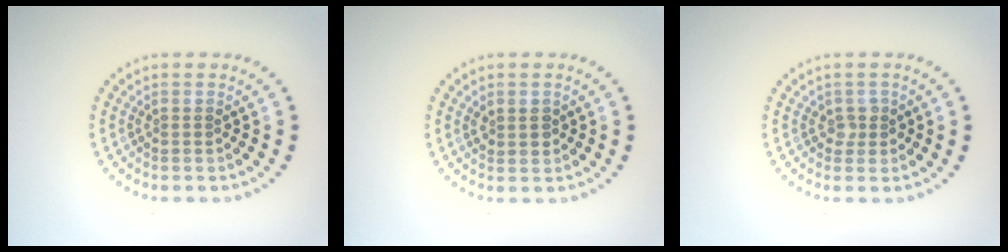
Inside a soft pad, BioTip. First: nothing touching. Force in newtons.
{"total": 1.6, "press": 1.5, "slide": 0.5}
{"total": 1.1, "press": 1.0, "slide": 0.4}